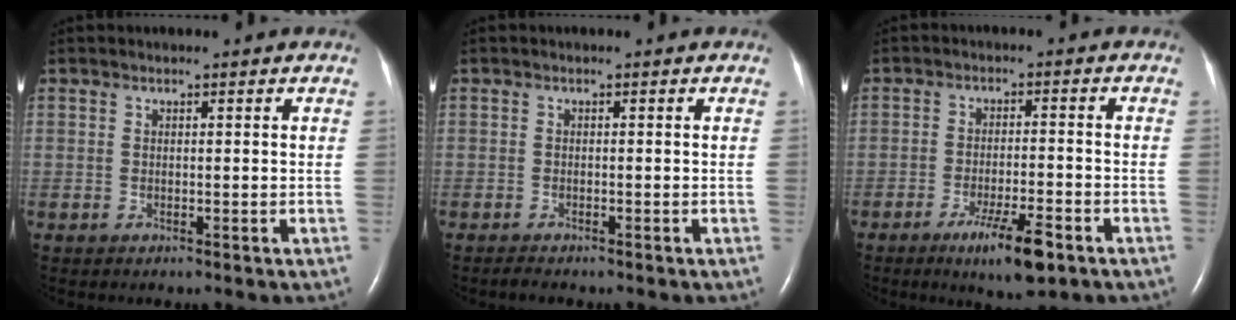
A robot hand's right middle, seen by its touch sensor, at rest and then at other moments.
{"total": 1.3, "force": [-1.1, 0.2, 0.6], "torque": [-0.016, -0.004, -0.016]}
{"total": 7.6, "force": [-4.5, 1.0, 6.0], "torque": [-0.106, -0.013, -0.070]}